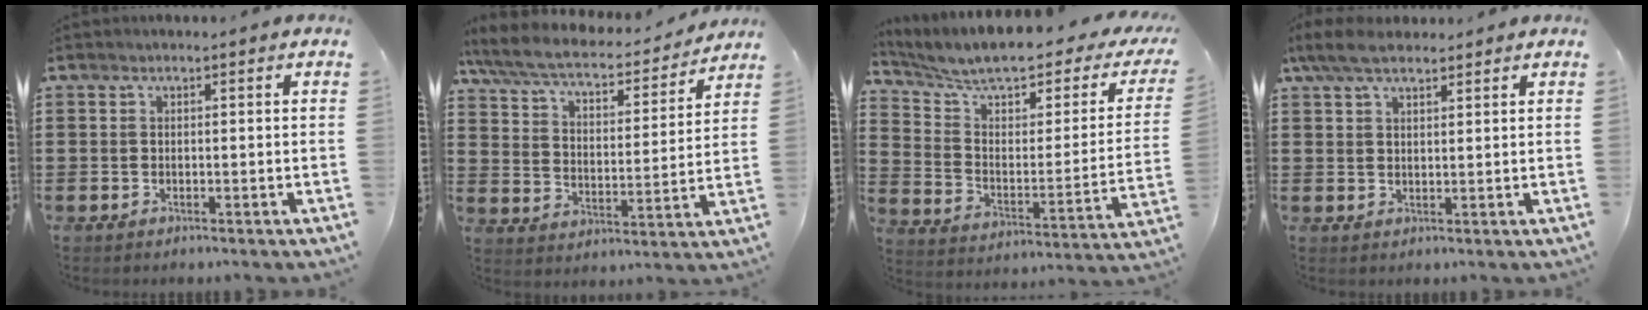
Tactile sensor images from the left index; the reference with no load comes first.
{"total": 6.5, "force": [5.8, 0.9, 2.7], "torque": [-0.079, -0.039, 0.098]}
{"total": 8.4, "force": [6.5, 2.1, 4.9], "torque": [-0.115, -0.045, 0.107]}
{"total": 5.3, "force": [3.9, 1.9, 3.1], "torque": [-0.069, 0.002, 0.074]}